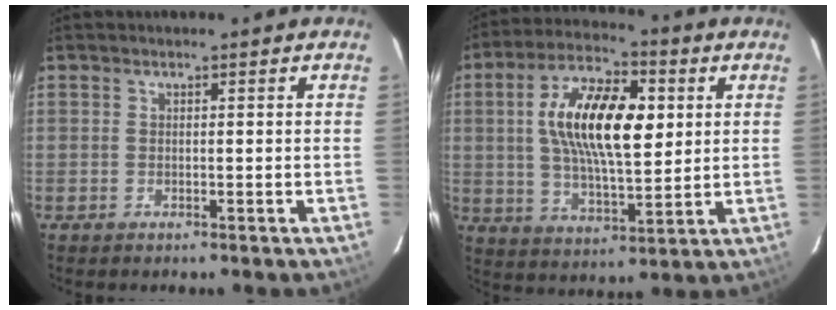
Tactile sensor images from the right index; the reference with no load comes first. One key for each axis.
{"total": 16.7, "fx": 3.4, "fy": 7.0, "fz": 14.8, "tx": -0.269, "ty": 0.021, "tz": 0.059}